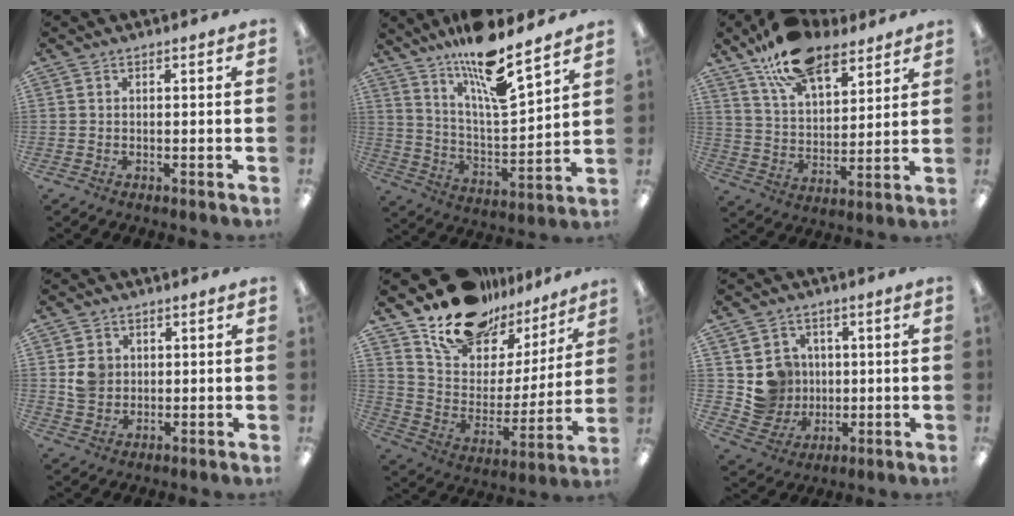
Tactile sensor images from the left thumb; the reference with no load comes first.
{"total": 14.5, "force": [11.8, 2.3, 8.1], "torque": [-0.153, -0.081, 0.198]}
{"total": 16.2, "force": [11.3, 8.0, 8.5], "torque": [-0.153, -0.046, 0.205]}
{"total": 5.2, "force": [1.5, 4.8, 1.6], "torque": [-0.020, 0.001, 0.026]}
{"total": 18.3, "force": [14.8, 9.3, 5.5], "torque": [-0.113, -0.101, 0.266]}
{"total": 8.5, "force": [1.7, 8.3, 1.1], "torque": [-0.029, -0.003, 0.047]}